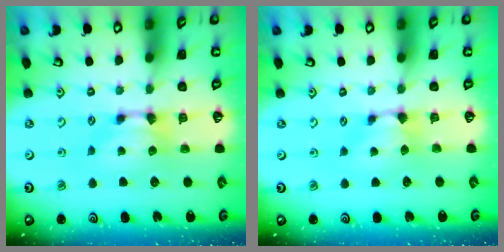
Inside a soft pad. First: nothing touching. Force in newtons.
{"total": 0.9, "press": 0.7, "slide": 0.6}